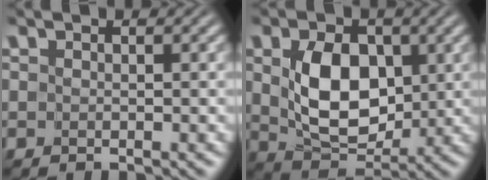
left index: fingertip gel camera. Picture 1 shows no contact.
{"total": 6.5, "force": [0.6, 4.4, 4.7], "torque": [-0.092, -0.010, 0.019]}